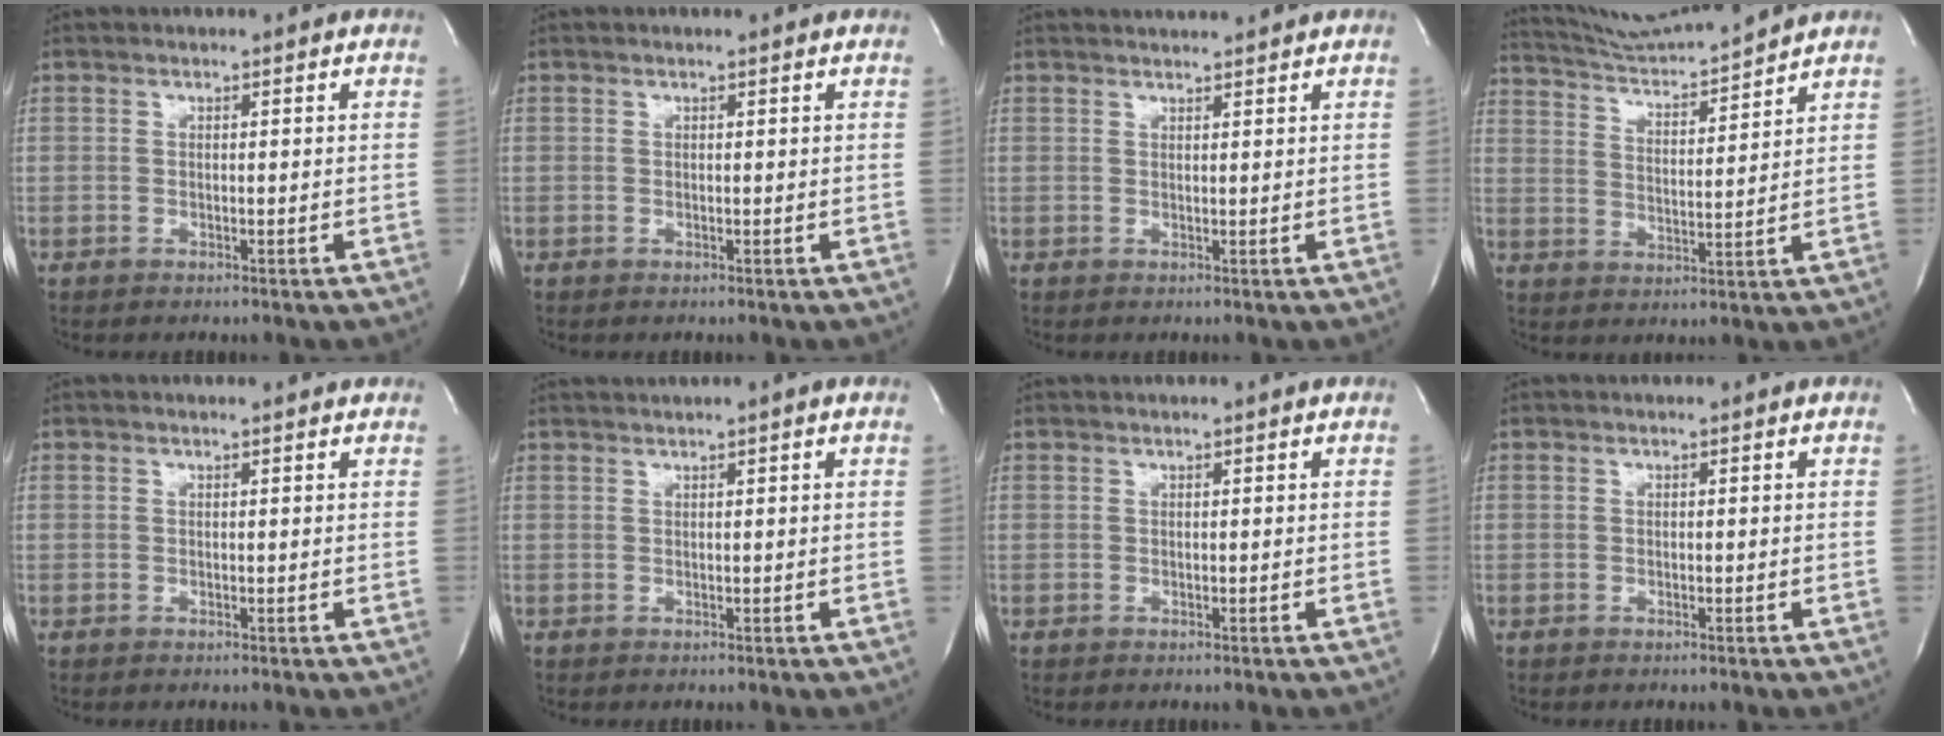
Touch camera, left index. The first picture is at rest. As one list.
[{"total": 0.0}, {"total": 2.7, "force": [2.6, -0.4, 0.4], "torque": [-0.009, 0.010, 0.037]}, {"total": 10.9, "force": [10.5, -1.7, 2.5], "torque": [-0.055, -0.004, 0.181]}, {"total": 1.3, "force": [1.3, 0.0, 0.4], "torque": [-0.014, 0.002, 0.009]}, {"total": 2.3, "force": [1.6, -0.7, 1.4], "torque": [-0.021, 0.016, 0.031]}, {"total": 0.7, "force": [0.5, -0.3, 0.3], "torque": [-0.010, 0.010, 0.013]}, {"total": 0.0}]